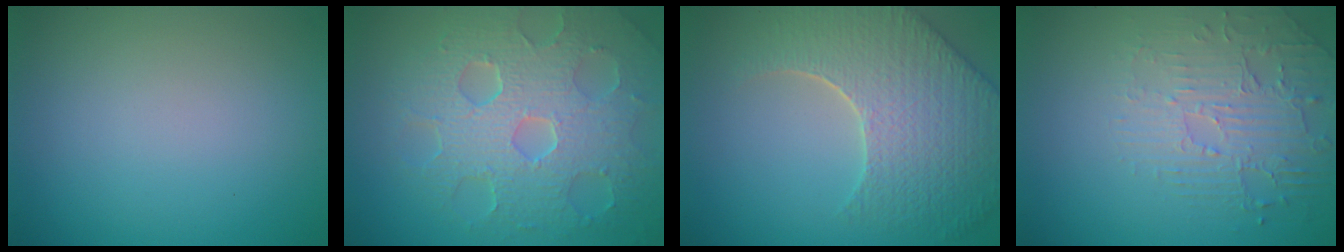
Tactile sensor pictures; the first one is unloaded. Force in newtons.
{"total": 8.6, "press": 6.1, "slide": 6.1}
{"total": 8.4, "press": 6.1, "slide": 5.8}
{"total": 2.6, "press": 2.1, "slide": 1.5}